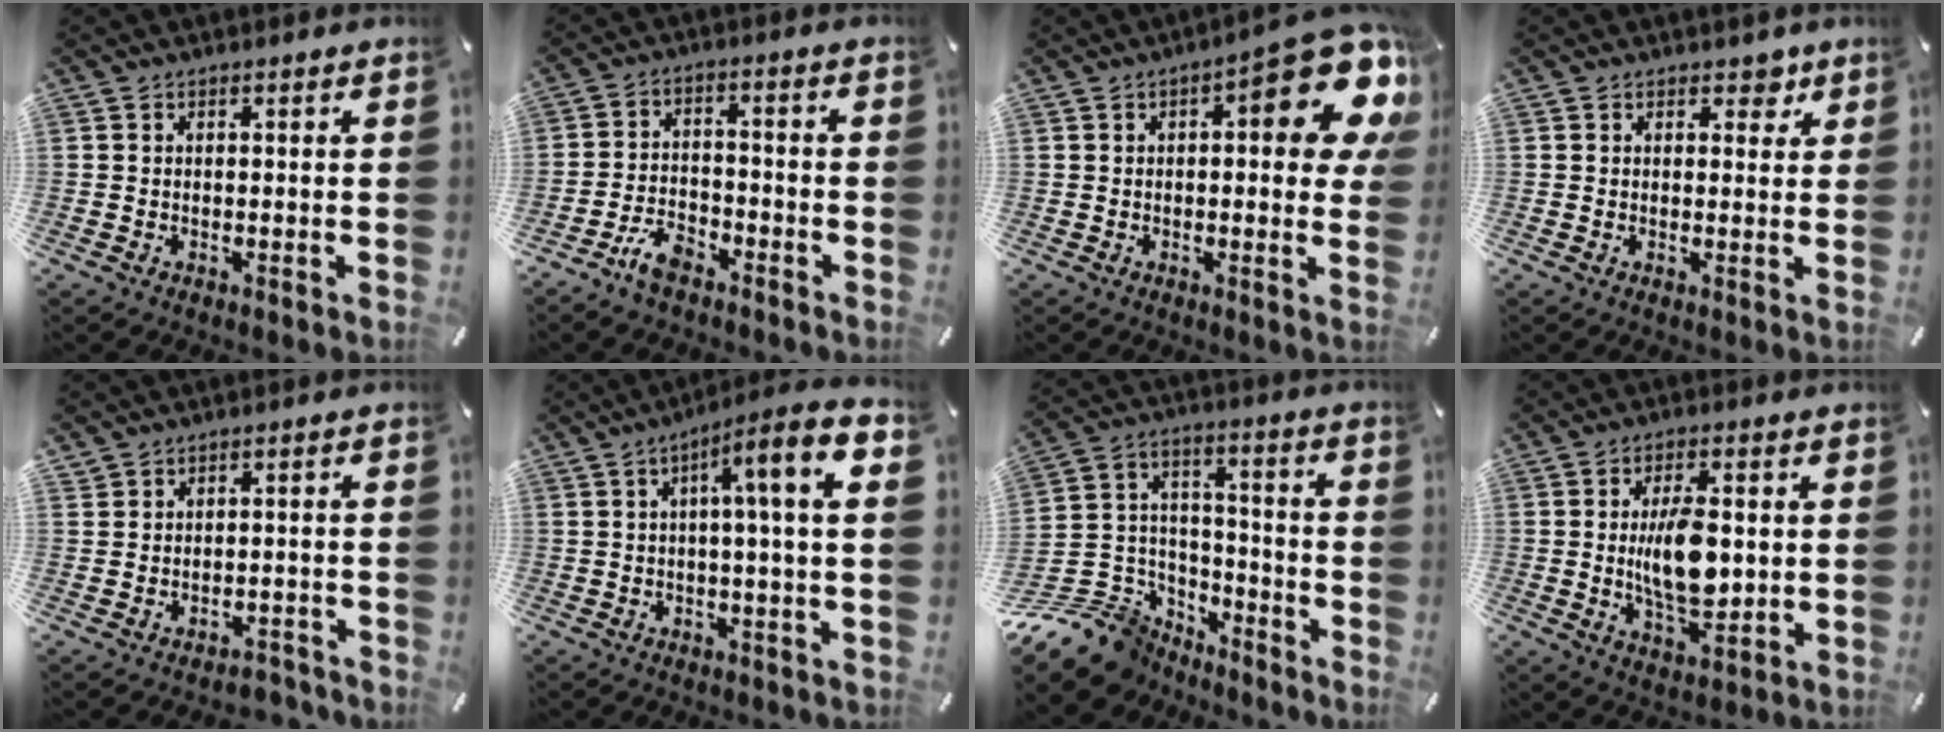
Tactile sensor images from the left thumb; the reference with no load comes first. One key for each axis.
{"total": 6.3, "fx": -4.8, "fy": 2.9, "fz": 2.8, "tx": -0.061, "ty": 0.026, "tz": -0.093}
{"total": 17.1, "fx": 6.6, "fy": 5.8, "fz": 14.7, "tx": -0.167, "ty": -0.054, "tz": 0.099}
{"total": 3.1, "fx": 1.8, "fy": 2.2, "fz": 1.4, "tx": -0.001, "ty": -0.004, "tz": 0.023}
{"total": 2.4, "fx": -1.8, "fy": 1.5, "fz": 0.5, "tx": -0.007, "ty": 0.012, "tz": -0.038}
{"total": 11.5, "fx": 2.4, "fy": 1.3, "fz": 11.1, "tx": -0.173, "ty": -0.012, "tz": 0.031}
{"total": 13.4, "fx": -9.6, "fy": 8.4, "fz": 4.1, "tx": -0.089, "ty": 0.039, "tz": -0.167}
{"total": 11.8, "fx": 0.4, "fy": 5.8, "fz": 10.2, "tx": -0.191, "ty": -0.009, "tz": 0.000}